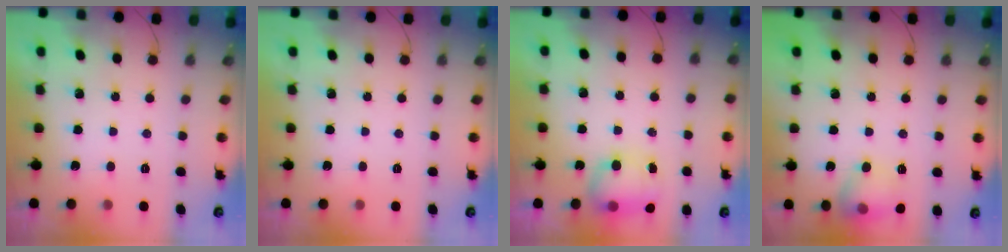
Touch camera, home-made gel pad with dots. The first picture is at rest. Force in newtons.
{"total": 0.0}
{"total": 9.7, "press": 8.6, "slide": 4.3}
{"total": 11.2, "press": 11.2, "slide": 0.8}